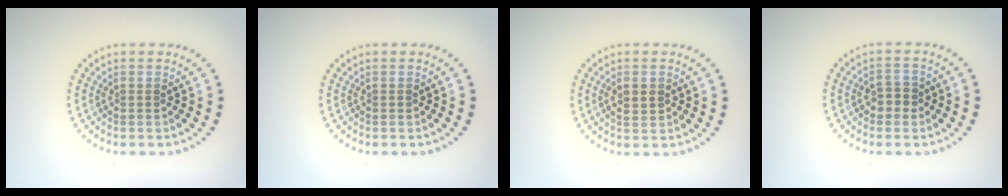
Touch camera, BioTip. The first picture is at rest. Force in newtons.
{"total": 0.0}
{"total": 1.5, "press": 1.4, "slide": 0.3}
{"total": 1.9, "press": 1.8, "slide": 0.4}